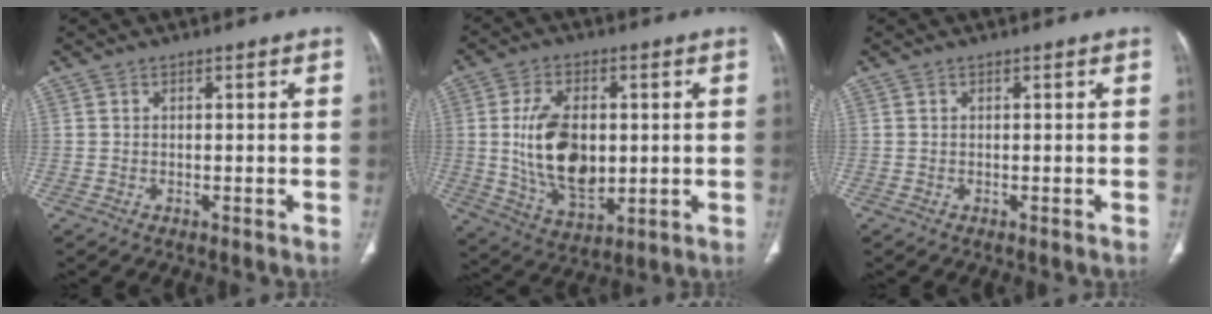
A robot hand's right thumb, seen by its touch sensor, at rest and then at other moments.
{"total": 14.7, "force": [0.7, 8.6, 11.8], "torque": [-0.198, -0.013, 0.024]}
{"total": 0.0}